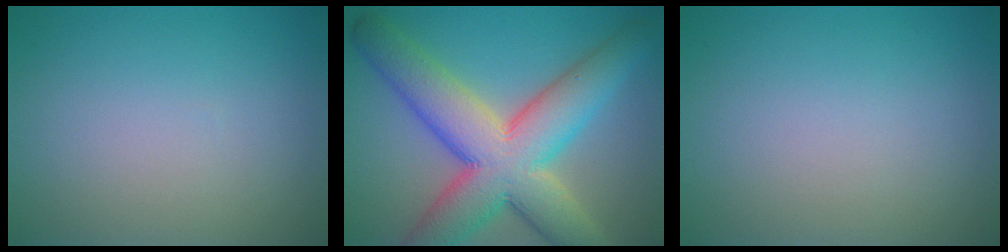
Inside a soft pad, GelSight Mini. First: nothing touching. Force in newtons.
{"total": 11.7, "press": 11.7, "slide": 0.6}
{"total": 0.0}